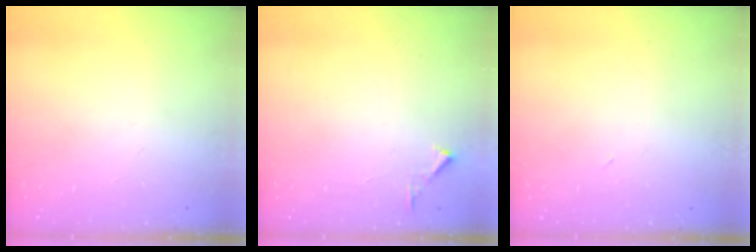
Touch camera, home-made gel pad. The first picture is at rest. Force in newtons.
{"total": 2.8, "press": 2.8, "slide": 0.3}
{"total": 2.9, "press": 2.9, "slide": 0.7}